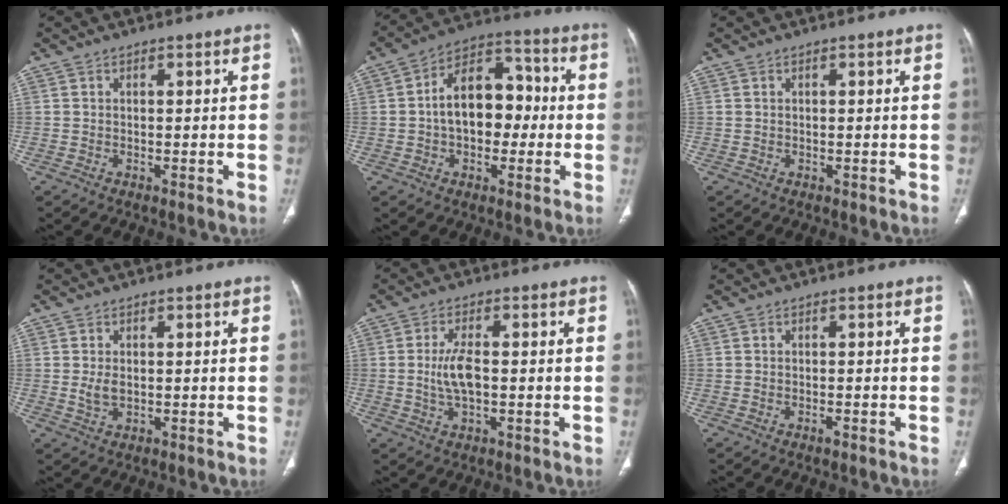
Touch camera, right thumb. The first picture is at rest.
{"total": 13.6, "force": [-0.5, 9.0, 10.2], "torque": [-0.127, 0.041, -0.017]}
{"total": 0.0}
{"total": 2.3, "force": [0.2, 1.4, 1.8], "torque": [-0.043, -0.004, 0.007]}
{"total": 5.7, "force": [-0.2, 2.5, 5.1], "torque": [-0.111, 0.002, -0.006]}
{"total": 0.7, "force": [-0.5, 0.2, 0.4], "torque": [-0.012, 0.000, -0.009]}